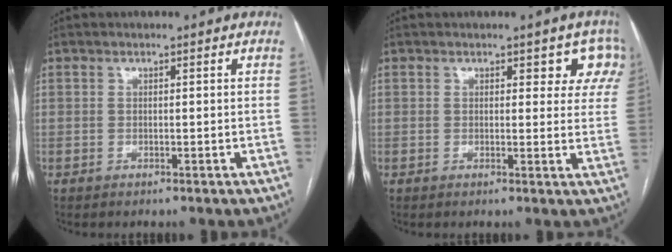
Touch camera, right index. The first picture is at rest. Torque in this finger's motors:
{"motor_torque": [0.14, 0.13, 0.06, 0.01]}